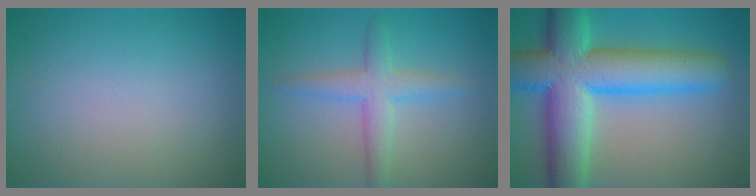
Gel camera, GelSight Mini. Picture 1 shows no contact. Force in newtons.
{"total": 3.2, "press": 3.2, "slide": 0.1}
{"total": 12.5, "press": 12.5, "slide": 0.5}